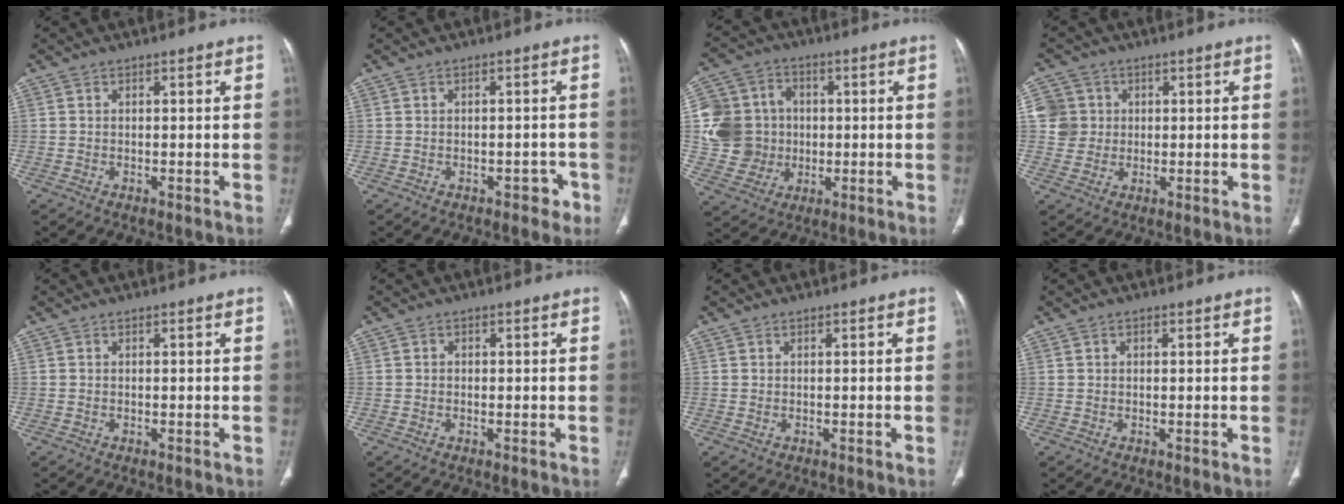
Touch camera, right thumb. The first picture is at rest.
{"total": 2.6, "force": [-1.4, 1.7, 1.4], "torque": [-0.004, 0.012, -0.014]}
{"total": 13.6, "force": [0.3, 12.5, 5.3], "torque": [-0.081, 0.017, 0.013]}
{"total": 6.2, "force": [0.9, 6.1, 0.9], "torque": [0.009, 0.007, 0.014]}
{"total": 0.0}
{"total": 1.2, "force": [0.0, 1.1, 0.5], "torque": [0.000, 0.003, -0.002]}
{"total": 0.0}
{"total": 0.8, "force": [0.4, 0.5, 0.4], "torque": [-0.002, 0.000, 0.004]}